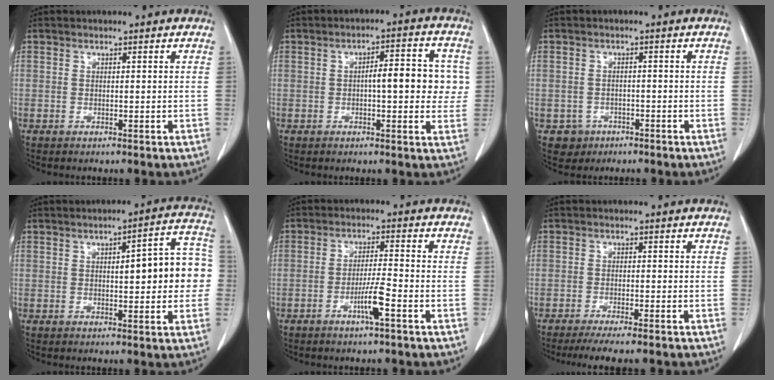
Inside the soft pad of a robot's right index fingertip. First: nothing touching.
{"total": 8.3, "force": [0.4, 2.6, 7.9], "torque": [-0.102, 0.022, 0.003]}
{"total": 3.3, "force": [-1.6, 2.9, -0.1], "torque": [0.007, 0.013, -0.023]}
{"total": 10.9, "force": [0.3, 2.8, 10.5], "torque": [-0.126, 0.033, 0.004]}
{"total": 4.7, "force": [-2.3, -0.3, 4.2], "torque": [-0.078, -0.006, -0.044]}
{"total": 6.4, "force": [-5.3, 0.2, 3.6], "torque": [-0.046, -0.012, -0.082]}